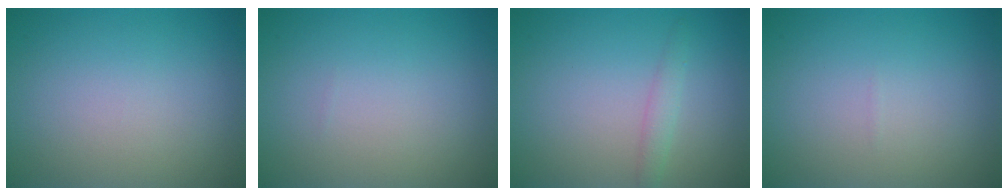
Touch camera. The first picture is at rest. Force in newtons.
{"total": 0.0}
{"total": 1.4, "press": 1.4, "slide": 0.0}
{"total": 0.0}